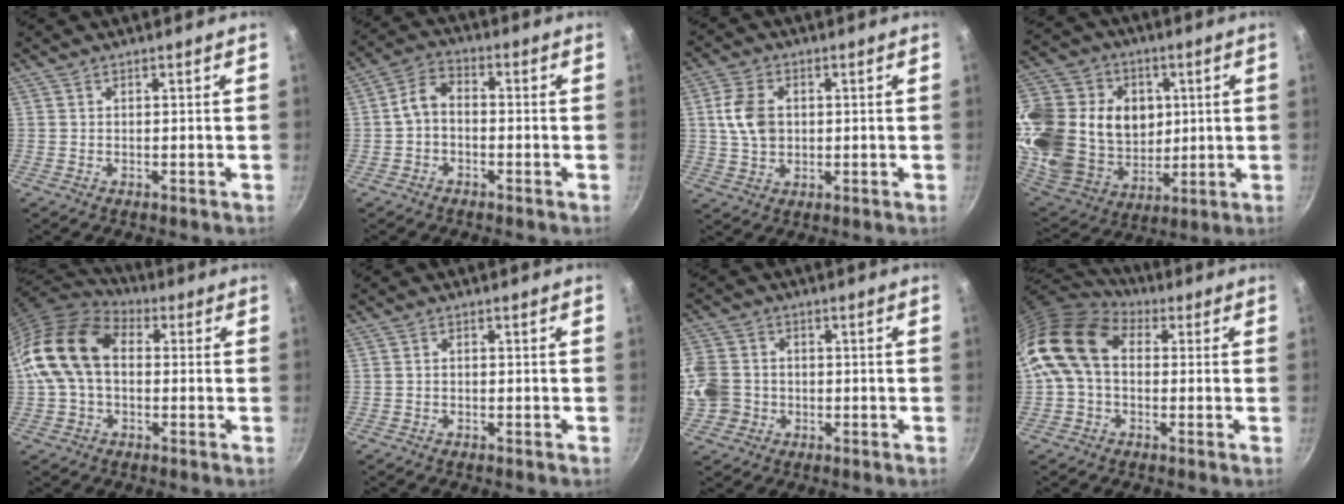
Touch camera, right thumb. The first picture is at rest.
{"total": 5.6, "force": [-1.1, 3.9, 3.9], "torque": [-0.069, 0.031, -0.030]}
{"total": 7.8, "force": [1.0, 5.6, 5.4], "torque": [-0.091, 0.006, 0.017]}
{"total": 32.3, "force": [5.5, 25.8, 18.6], "torque": [-0.396, 0.015, 0.115]}
{"total": 15.7, "force": [0.8, 10.8, 11.4], "torque": [-0.196, 0.035, -0.002]}
{"total": 0.8, "force": [-0.3, 0.5, 0.4], "torque": [-0.012, 0.006, -0.006]}
{"total": 10.1, "force": [-1.3, 9.1, 4.1], "torque": [-0.087, 0.022, -0.033]}
{"total": 14.1, "force": [1.6, 9.9, 9.9], "torque": [-0.166, 0.024, 0.010]}